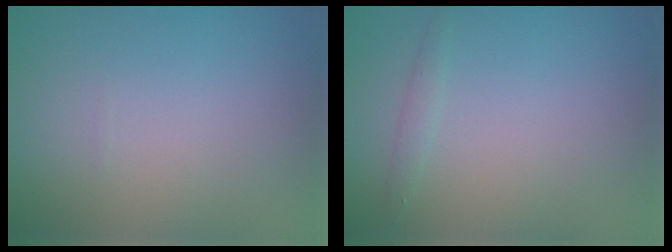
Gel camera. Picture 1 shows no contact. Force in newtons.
{"total": 0.8, "press": 0.8, "slide": 0.1}